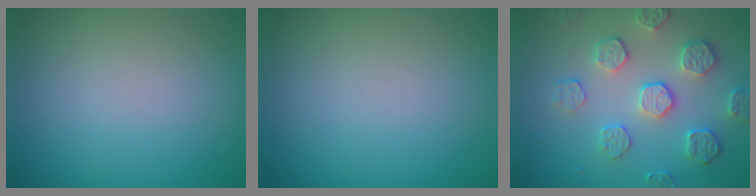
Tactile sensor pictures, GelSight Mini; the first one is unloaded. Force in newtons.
{"total": 0.0}
{"total": 4.2, "press": 3.9, "slide": 1.6}